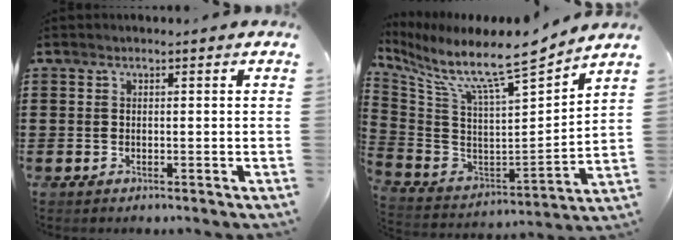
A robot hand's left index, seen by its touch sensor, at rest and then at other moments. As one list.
[{"total": 9.5, "force": [7.8, 0.5, 5.4], "torque": [-0.138, -0.072, 0.123]}]